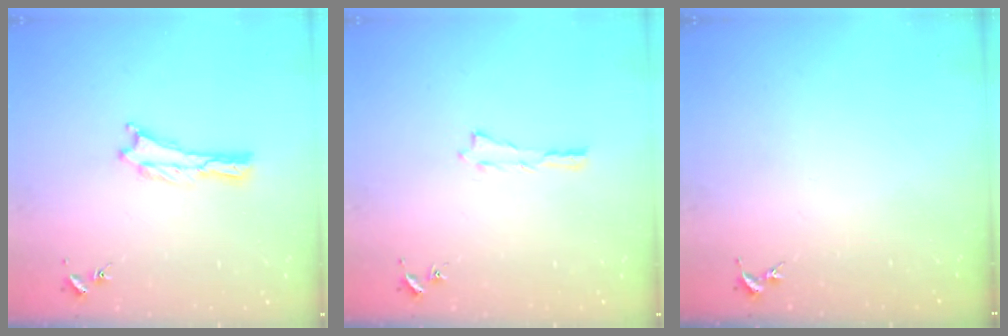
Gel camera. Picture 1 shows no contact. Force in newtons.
{"total": 0.0}
{"total": 0.0}